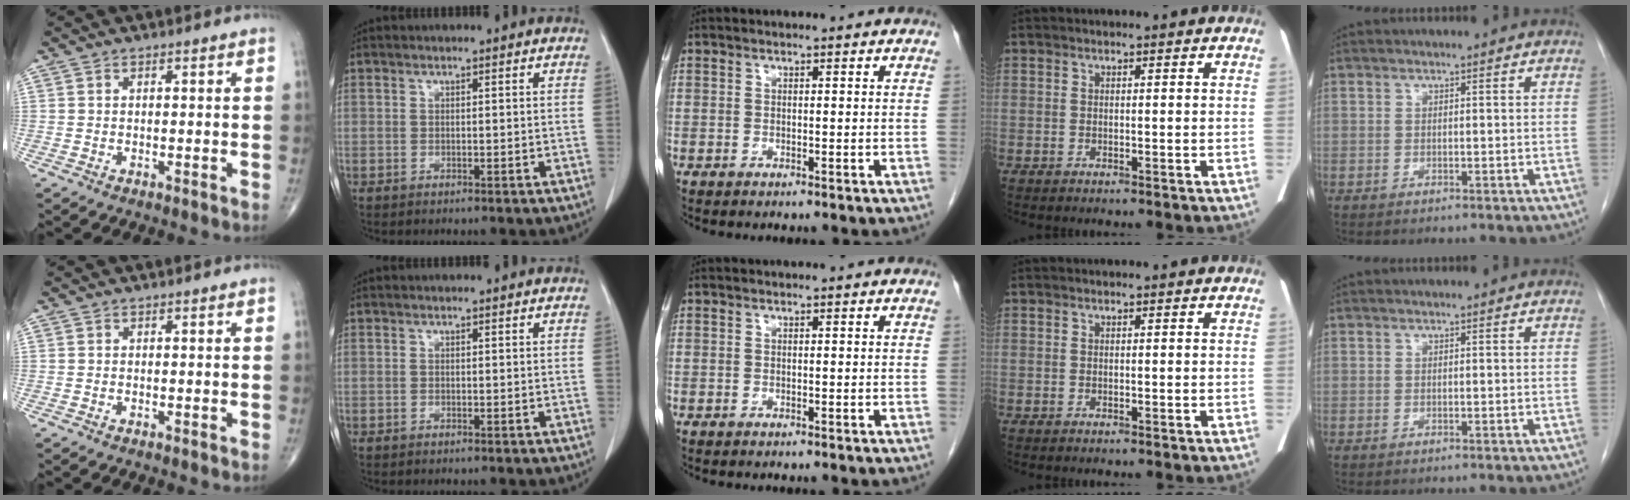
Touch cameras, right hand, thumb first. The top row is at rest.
{}